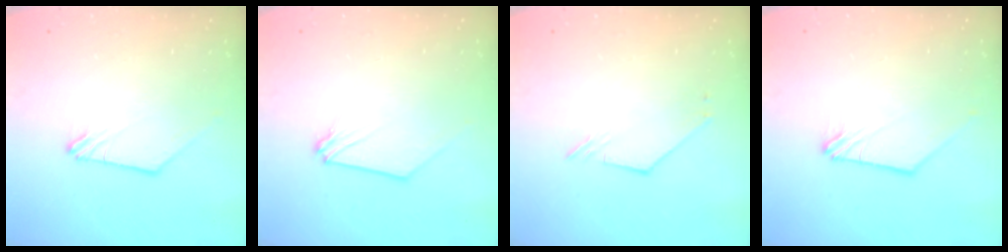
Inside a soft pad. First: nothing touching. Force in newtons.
{"total": 0.0}
{"total": 2.2, "press": 2.2, "slide": 0.4}
{"total": 1.2, "press": 1.2, "slide": 0.2}